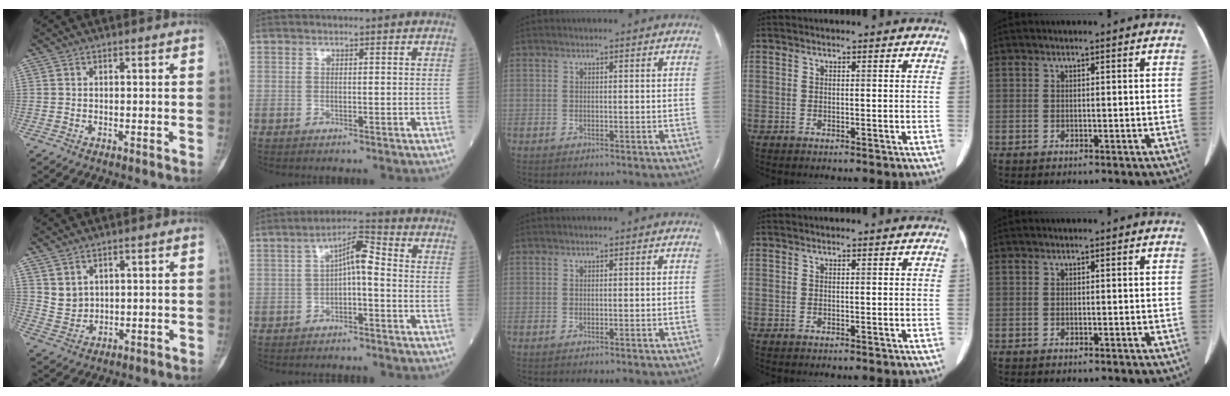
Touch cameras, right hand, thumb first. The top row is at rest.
{"thumb": {"total": 3.9, "force": [2.2, 2.9, 1.4], "torque": [-0.013, -0.021, 0.055]}, "index": {"total": 5.5, "force": [-0.3, 1.2, 5.3], "torque": [-0.085, 0.025, -0.010]}}